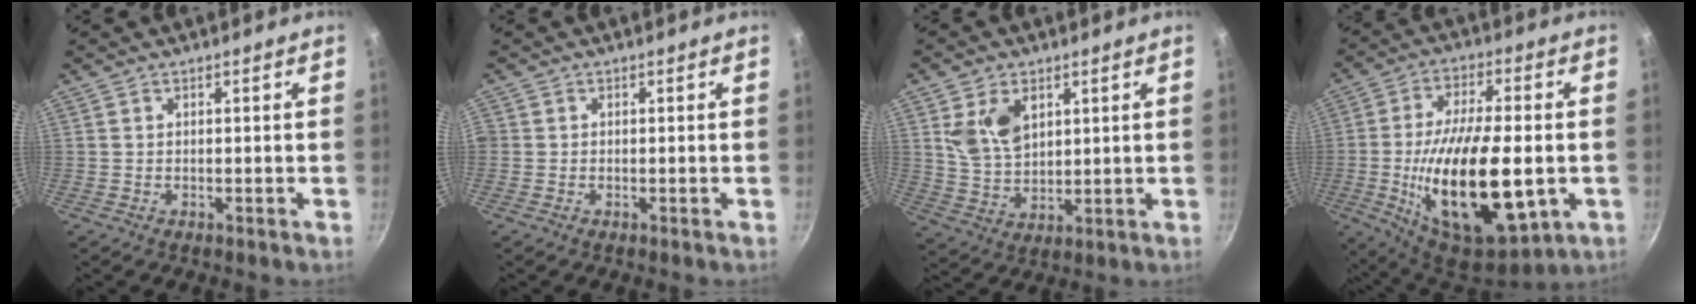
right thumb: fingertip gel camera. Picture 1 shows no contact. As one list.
[{"total": 0.6, "force": [-0.2, 0.6, 0.2], "torque": [-0.005, 0.001, -0.005]}, {"total": 9.2, "force": [3.3, 6.2, 6.1], "torque": [-0.097, -0.020, 0.070]}, {"total": 26.0, "force": [-4.4, 11.4, 22.9], "torque": [-0.383, 0.006, -0.061]}]